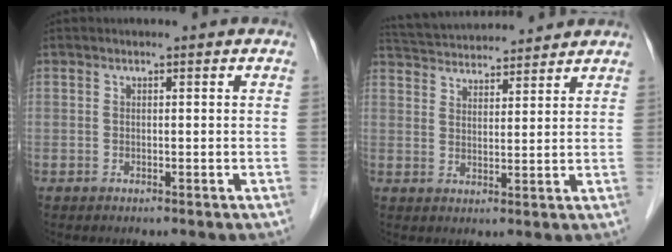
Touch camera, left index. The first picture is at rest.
{"total": 13.0, "force": [12.3, 2.0, 3.6], "torque": [-0.069, 0.037, 0.195]}